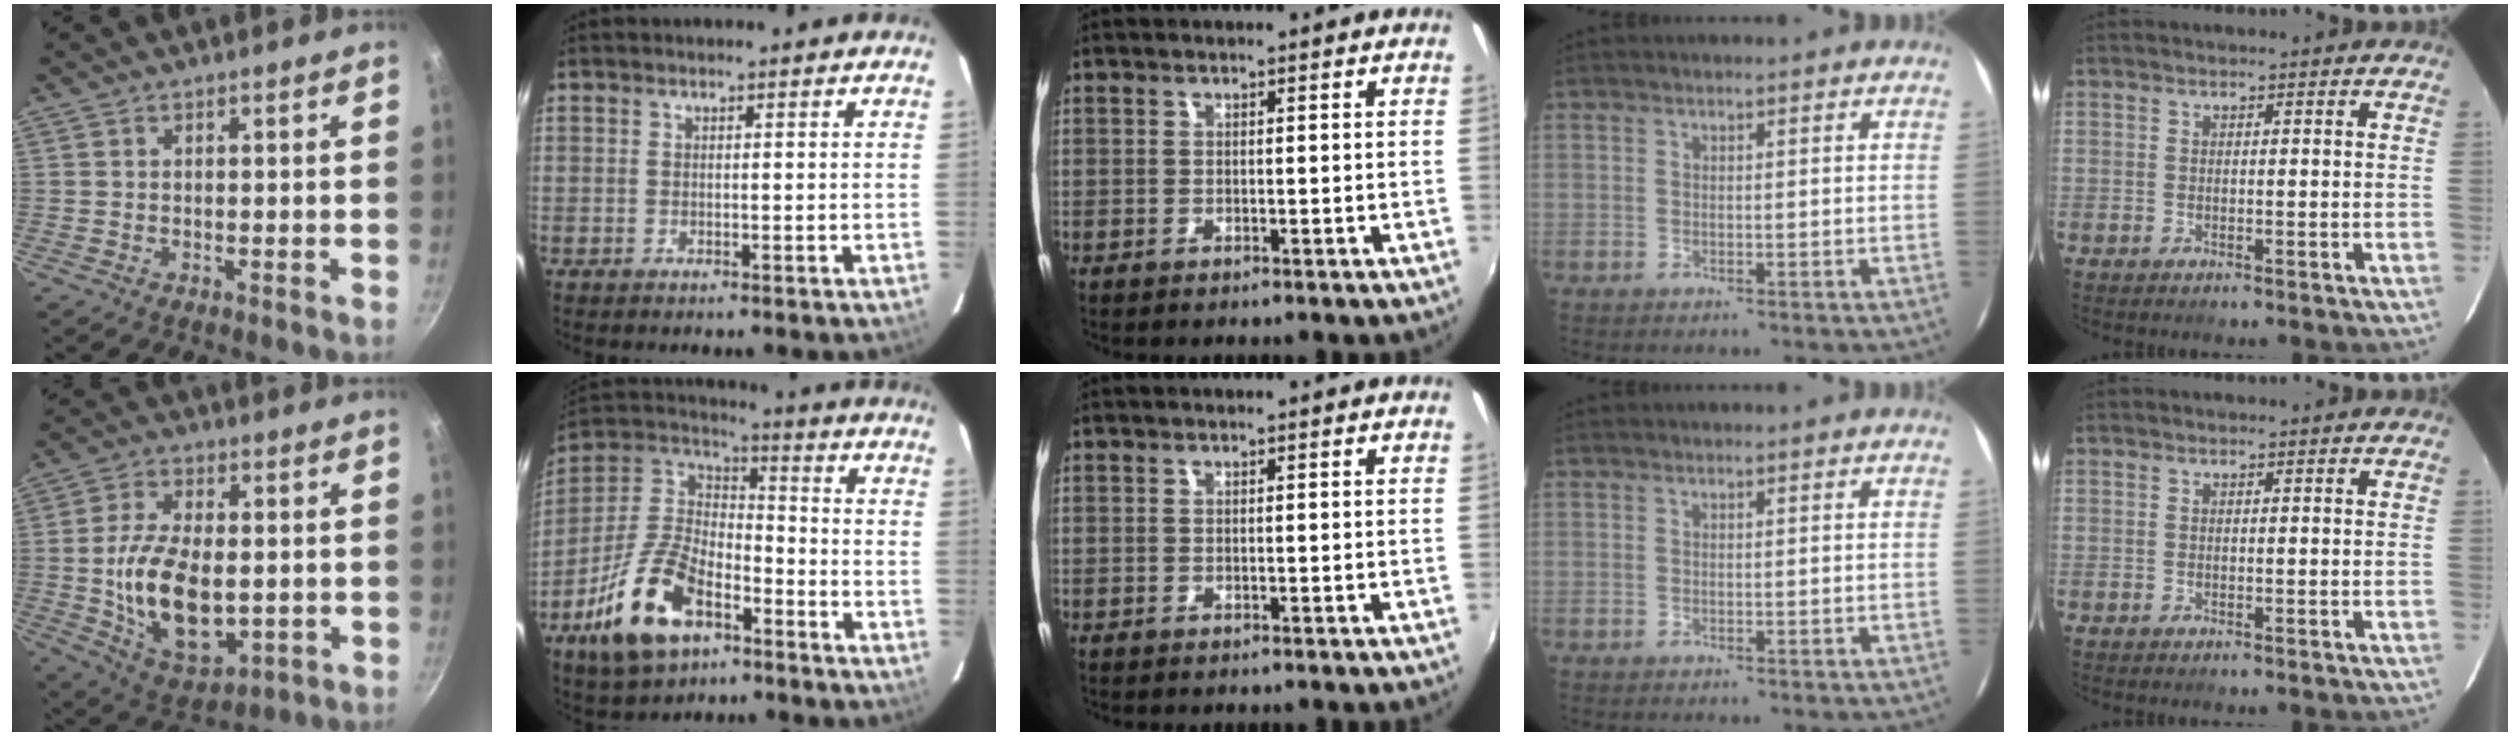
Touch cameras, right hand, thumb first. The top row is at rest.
{"thumb": {"total": 17.1, "force": [-1.3, 9.6, 14.1], "torque": [-0.238, -0.002, -0.010]}, "index": {"total": 18.2, "force": [-9.8, 9.4, 12.2], "torque": [-0.264, 0.001, -0.176]}}